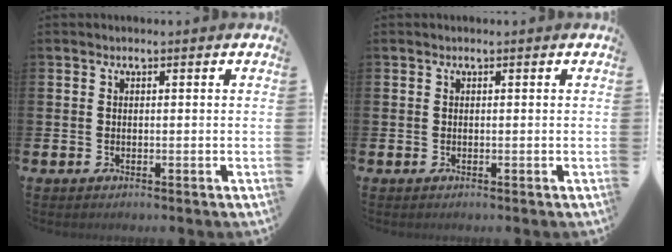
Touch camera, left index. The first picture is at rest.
{"total": 0.0}